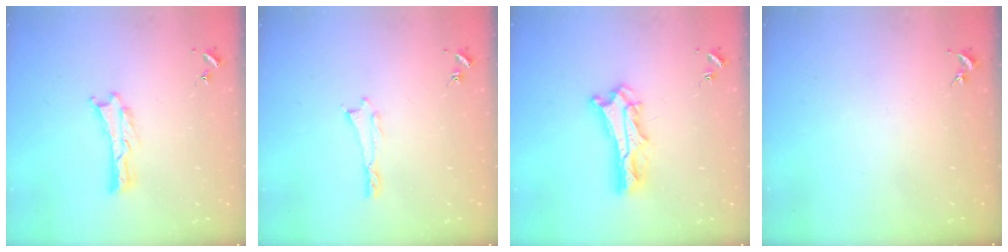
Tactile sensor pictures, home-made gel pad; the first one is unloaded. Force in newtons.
{"total": 0.0}
{"total": 6.8, "press": 6.8, "slide": 0.6}
{"total": 0.0}